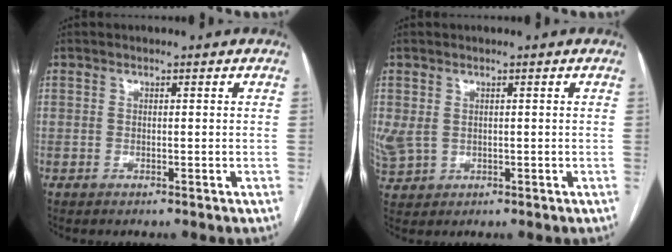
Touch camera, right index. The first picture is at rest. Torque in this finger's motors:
{"motor_torque": [0.52, 0.16, 0.24, 0.06]}